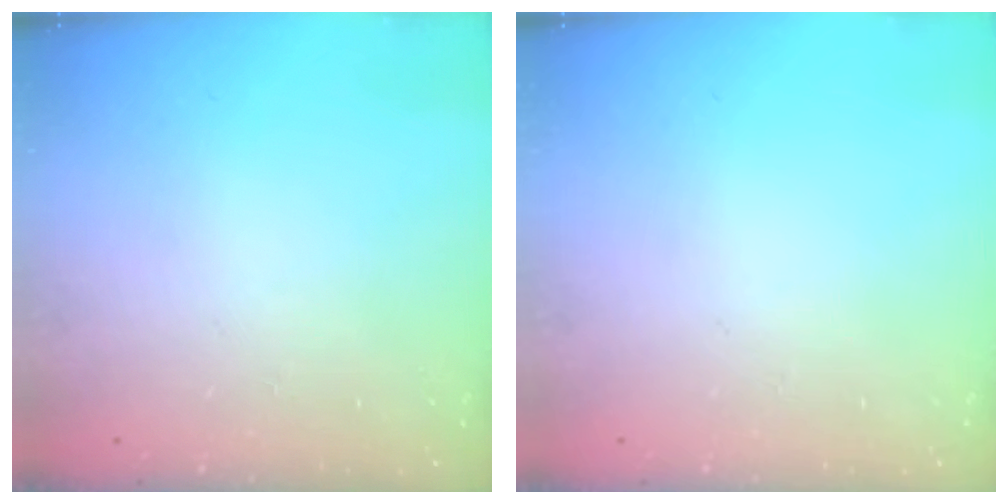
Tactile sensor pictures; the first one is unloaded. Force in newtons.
{"total": 0.0}